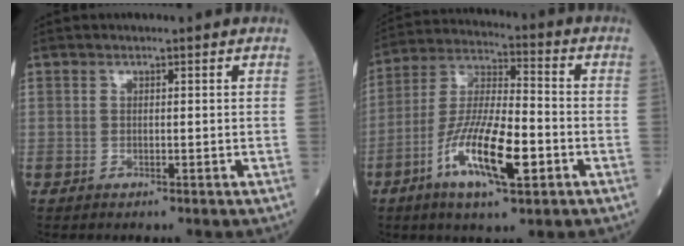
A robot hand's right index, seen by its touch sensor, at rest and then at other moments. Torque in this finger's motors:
{"motor_torque": [0.91, -0.53, 0.41, 0.21]}